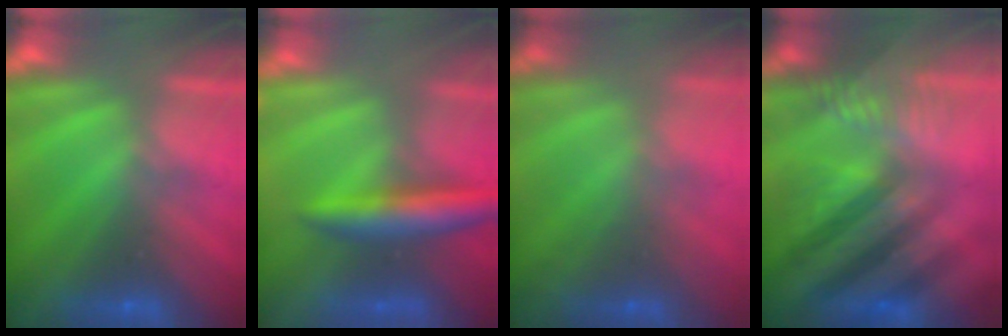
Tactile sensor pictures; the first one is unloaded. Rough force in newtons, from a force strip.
{"total": 6.6}
{"total": 1.7}
{"total": 6.9}